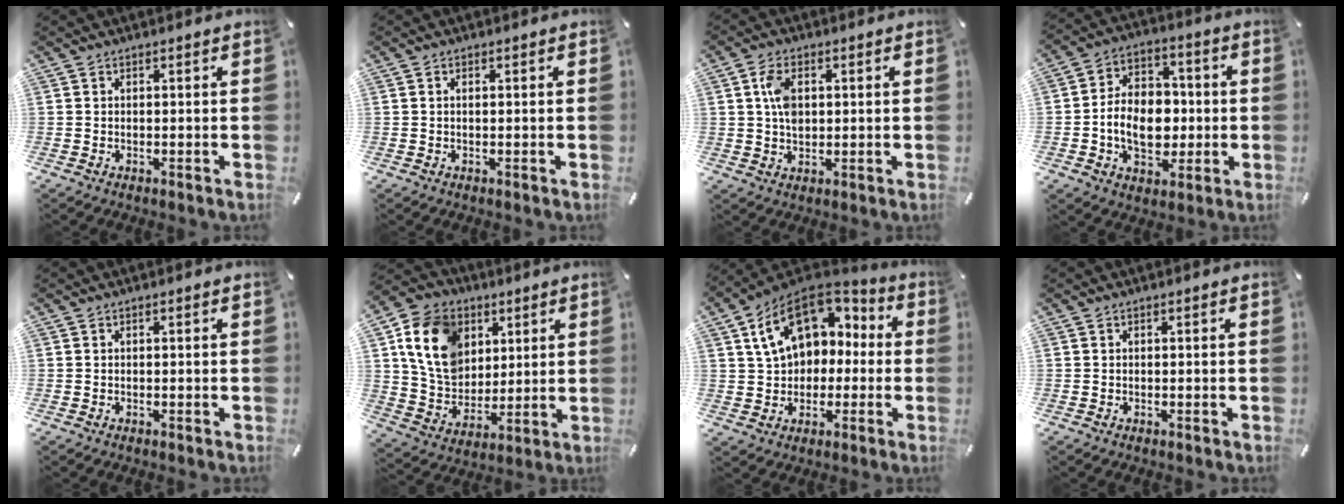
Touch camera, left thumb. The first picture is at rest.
{"total": 0.5, "force": [0.2, 0.2, 0.4], "torque": [-0.008, 0.003, 0.002]}
{"total": 5.8, "force": [1.2, 4.1, 3.9], "torque": [-0.071, 0.002, 0.018]}
{"total": 12.5, "force": [-1.9, 9.4, 8.1], "torque": [-0.144, 0.019, -0.031]}
{"total": 0.0}
{"total": 15.8, "force": [5.9, 12.8, 7.1], "torque": [-0.152, -0.010, 0.114]}
{"total": 15.2, "force": [5.4, 11.6, 8.2], "torque": [-0.142, -0.012, 0.104]}
{"total": 0.0}